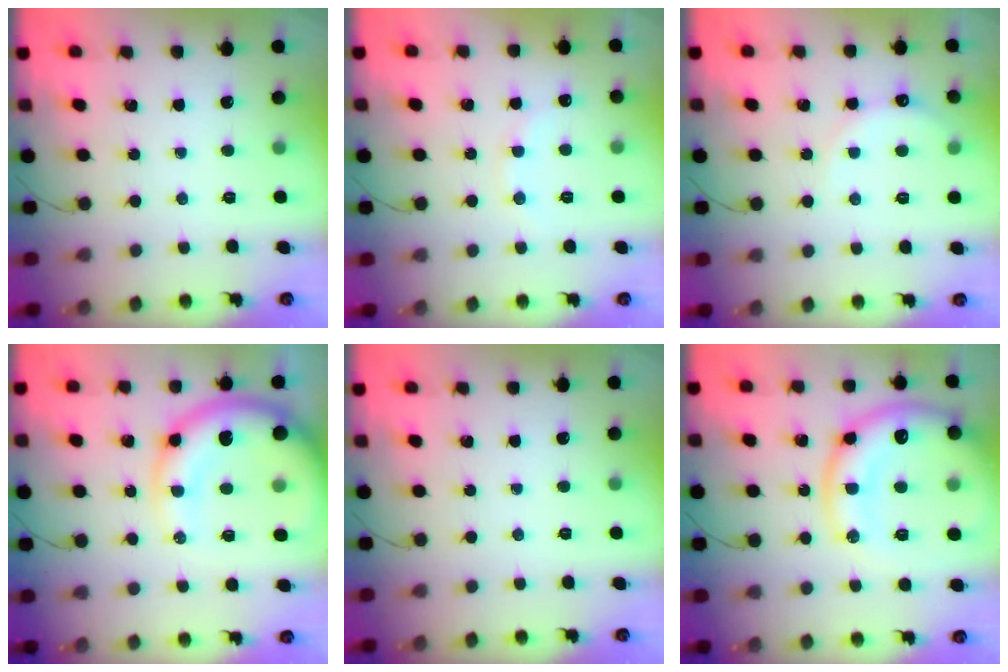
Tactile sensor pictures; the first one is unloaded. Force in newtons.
{"total": 8.1, "press": 7.9, "slide": 1.6}
{"total": 7.3, "press": 7.1, "slide": 1.7}
{"total": 14.2, "press": 13.8, "slide": 3.5}
{"total": 0.0}
{"total": 18.5, "press": 18.3, "slide": 2.3}